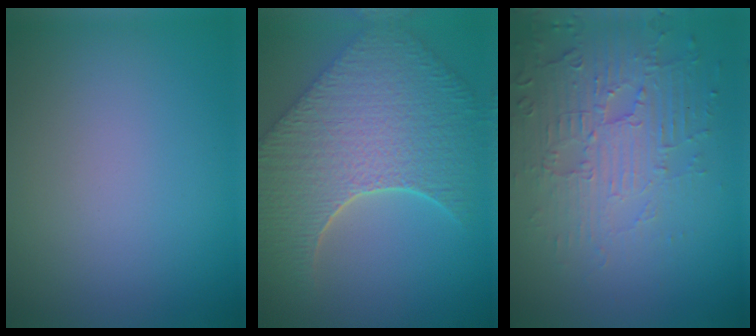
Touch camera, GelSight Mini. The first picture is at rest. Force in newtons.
{"total": 9.9, "press": 7.1, "slide": 6.8}
{"total": 4.1, "press": 3.9, "slide": 1.2}